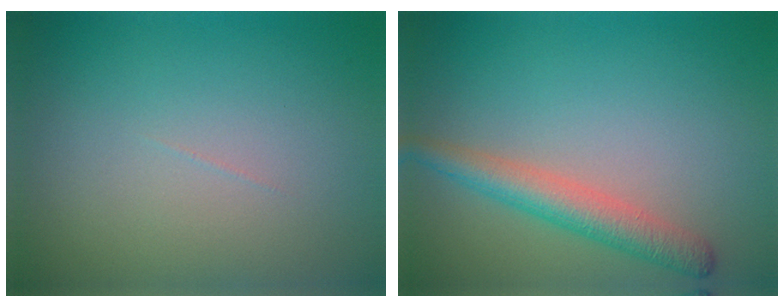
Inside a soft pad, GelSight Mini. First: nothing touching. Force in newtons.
{"total": 3.7, "press": 3.6, "slide": 0.3}